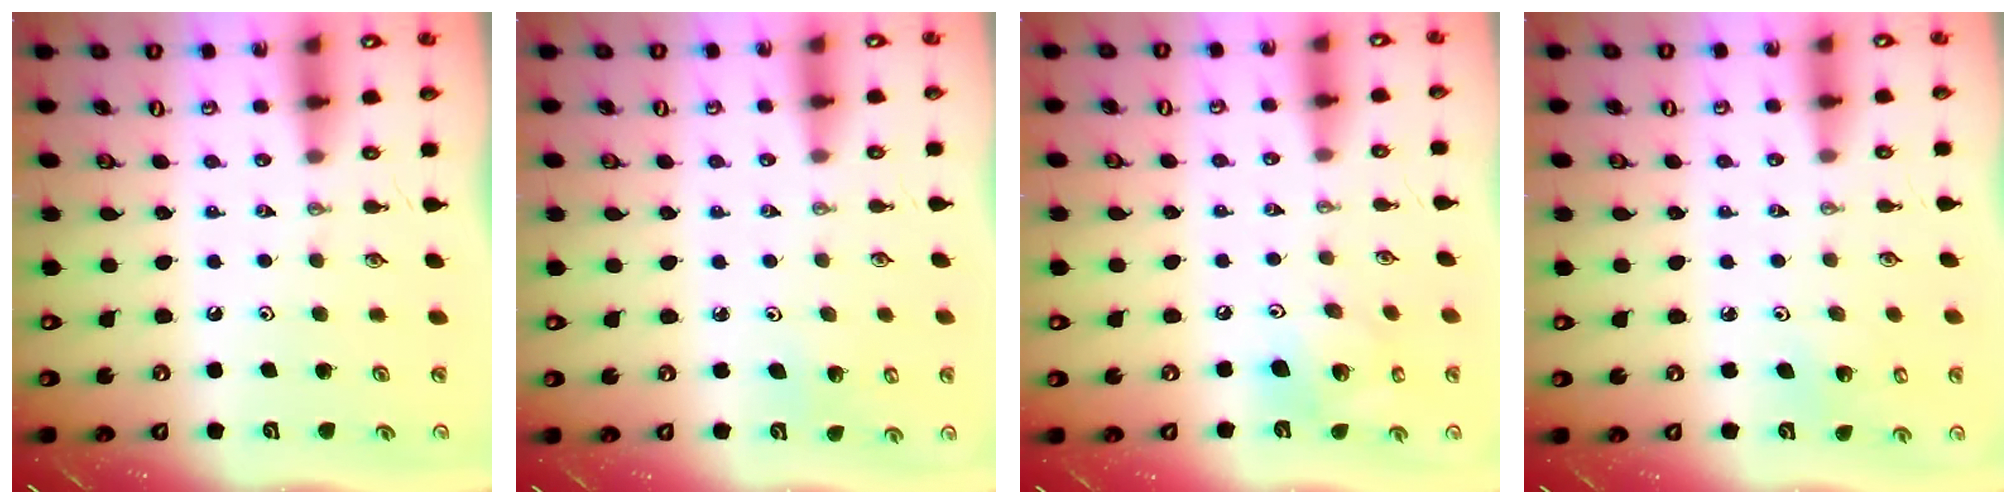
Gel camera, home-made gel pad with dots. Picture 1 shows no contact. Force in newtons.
{"total": 2.8, "press": 2.7, "slide": 1.0}
{"total": 13.2, "press": 13.1, "slide": 1.9}
{"total": 3.2, "press": 3.2, "slide": 0.2}